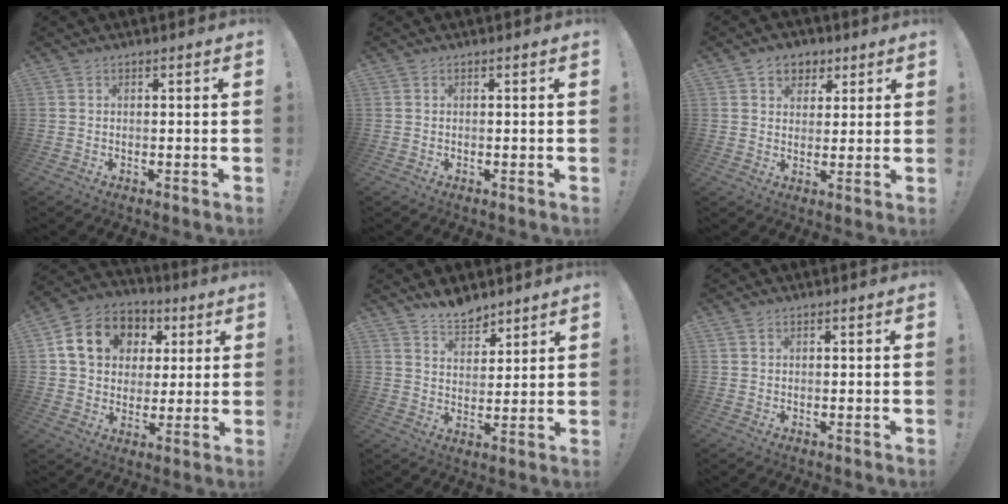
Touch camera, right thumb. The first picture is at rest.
{"total": 0.0}
{"total": 7.5, "force": [3.8, 6.2, 1.8], "torque": [-0.015, -0.020, 0.076]}
{"total": 15.3, "force": [5.3, 12.3, 7.3], "torque": [-0.098, -0.010, 0.108]}
{"total": 7.6, "force": [6.7, 3.1, 1.7], "torque": [-0.021, -0.053, 0.126]}
{"total": 0.8, "force": [0.5, 0.6, 0.1], "torque": [0.004, -0.001, 0.008]}